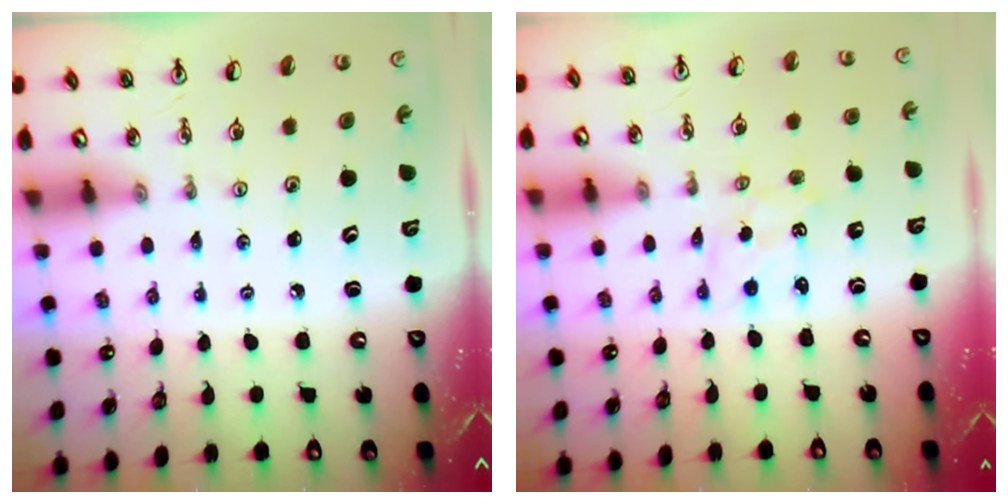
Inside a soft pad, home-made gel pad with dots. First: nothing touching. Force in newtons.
{"total": 1.1, "press": 0.9, "slide": 0.6}